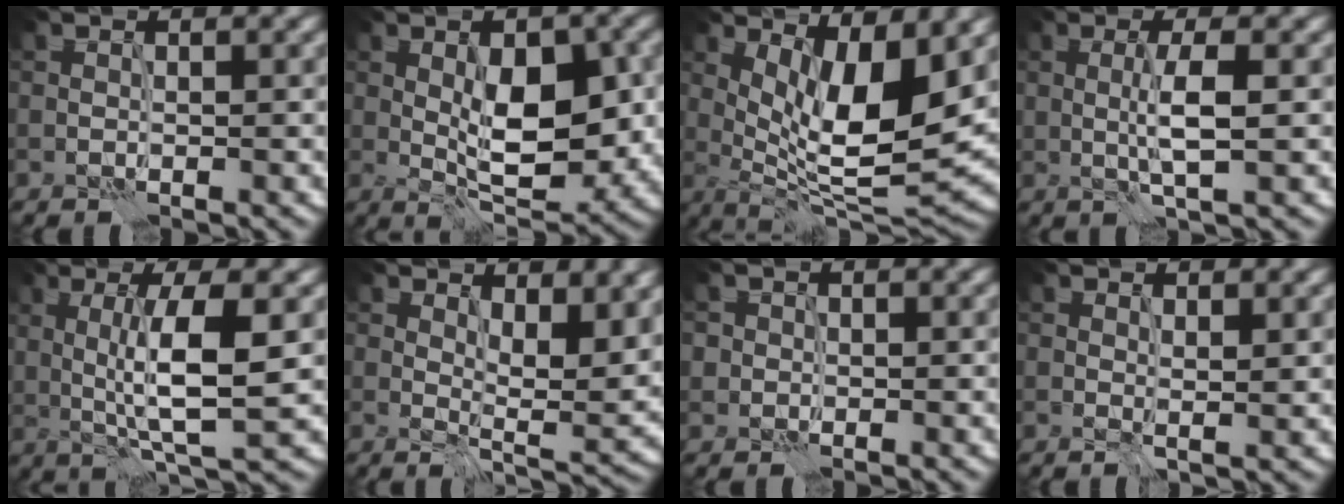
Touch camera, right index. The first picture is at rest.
{"total": 8.4, "force": [0.0, 3.8, 7.4], "torque": [-0.113, -0.001, 0.004]}
{"total": 10.4, "force": [2.6, 3.2, 9.6], "torque": [-0.153, -0.013, 0.050]}
{"total": 2.9, "force": [-0.1, 0.3, 2.9], "torque": [-0.055, 0.003, -0.001]}
{"total": 6.4, "force": [0.4, 1.0, 6.3], "torque": [-0.109, -0.001, 0.013]}
{"total": 7.3, "force": [3.1, 2.8, 6.0], "torque": [-0.088, -0.010, 0.057]}
{"total": 1.0, "force": [0.2, 1.0, 0.0], "torque": [0.003, -0.001, 0.002]}
{"total": 1.2, "force": [0.7, 0.3, 0.9], "torque": [-0.014, -0.004, 0.014]}